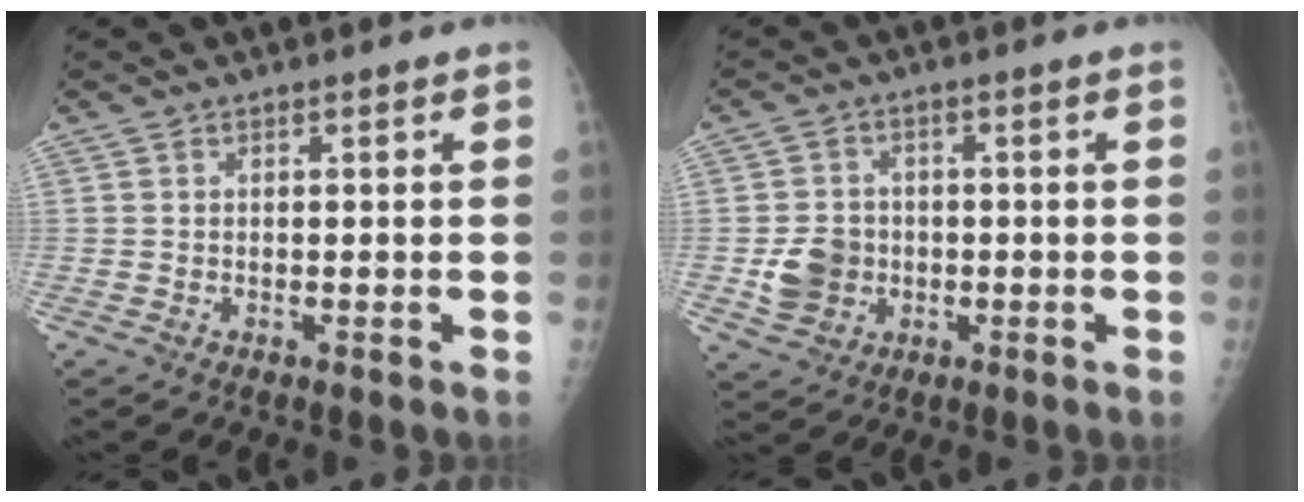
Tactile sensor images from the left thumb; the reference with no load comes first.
{"total": 6.7, "force": [-1.0, 5.9, 2.9], "torque": [-0.034, 0.008, -0.014]}